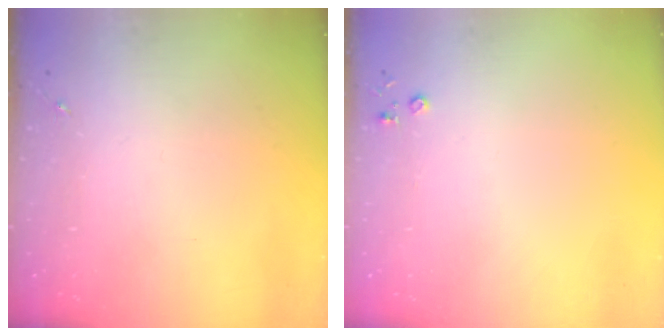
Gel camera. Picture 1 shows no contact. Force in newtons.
{"total": 2.8, "press": 2.8, "slide": 0.3}